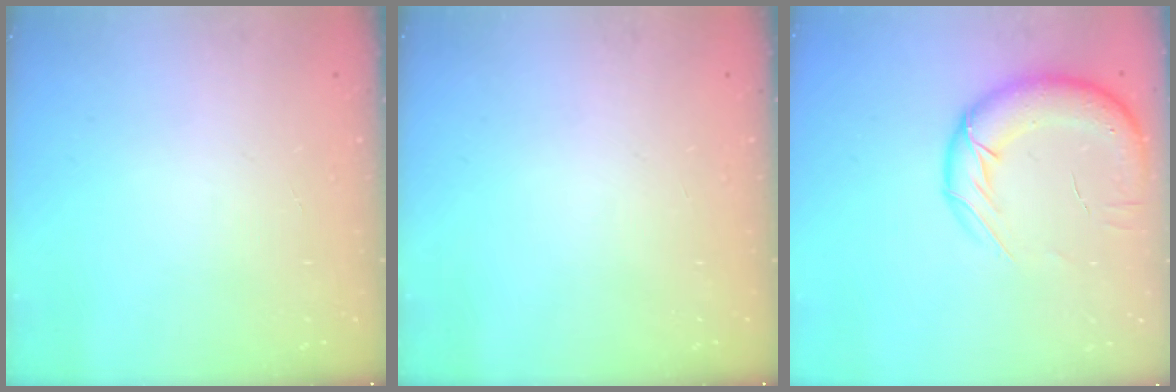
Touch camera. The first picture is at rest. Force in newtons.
{"total": 0.0}
{"total": 17.6, "press": 17.3, "slide": 3.5}